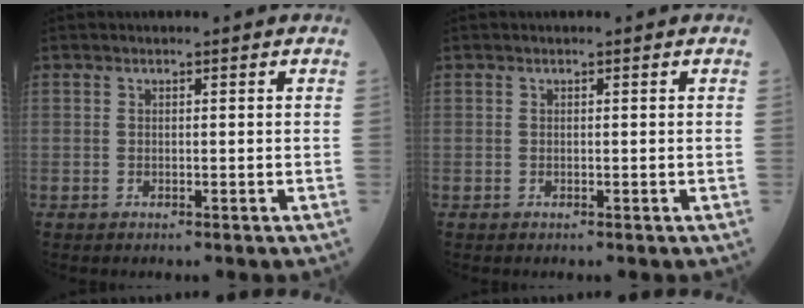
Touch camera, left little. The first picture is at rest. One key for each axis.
{"total": 0.0}